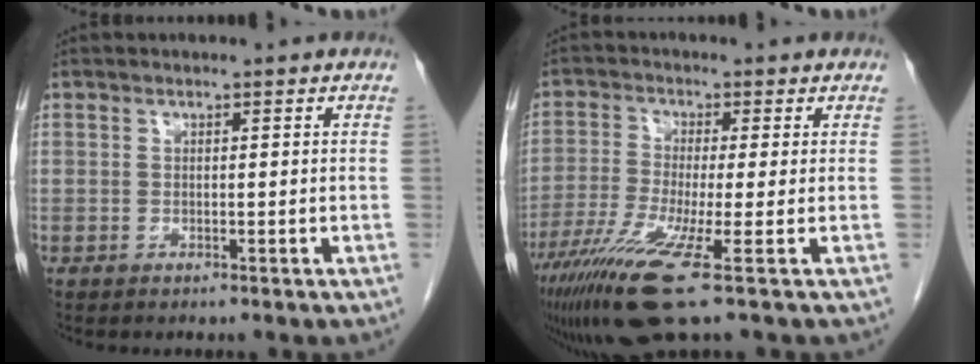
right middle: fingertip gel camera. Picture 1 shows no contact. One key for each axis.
{"total": 10.3, "fx": -5.3, "fy": -0.1, "fz": 8.8, "tx": -0.172, "ty": -0.033, "tz": -0.098}